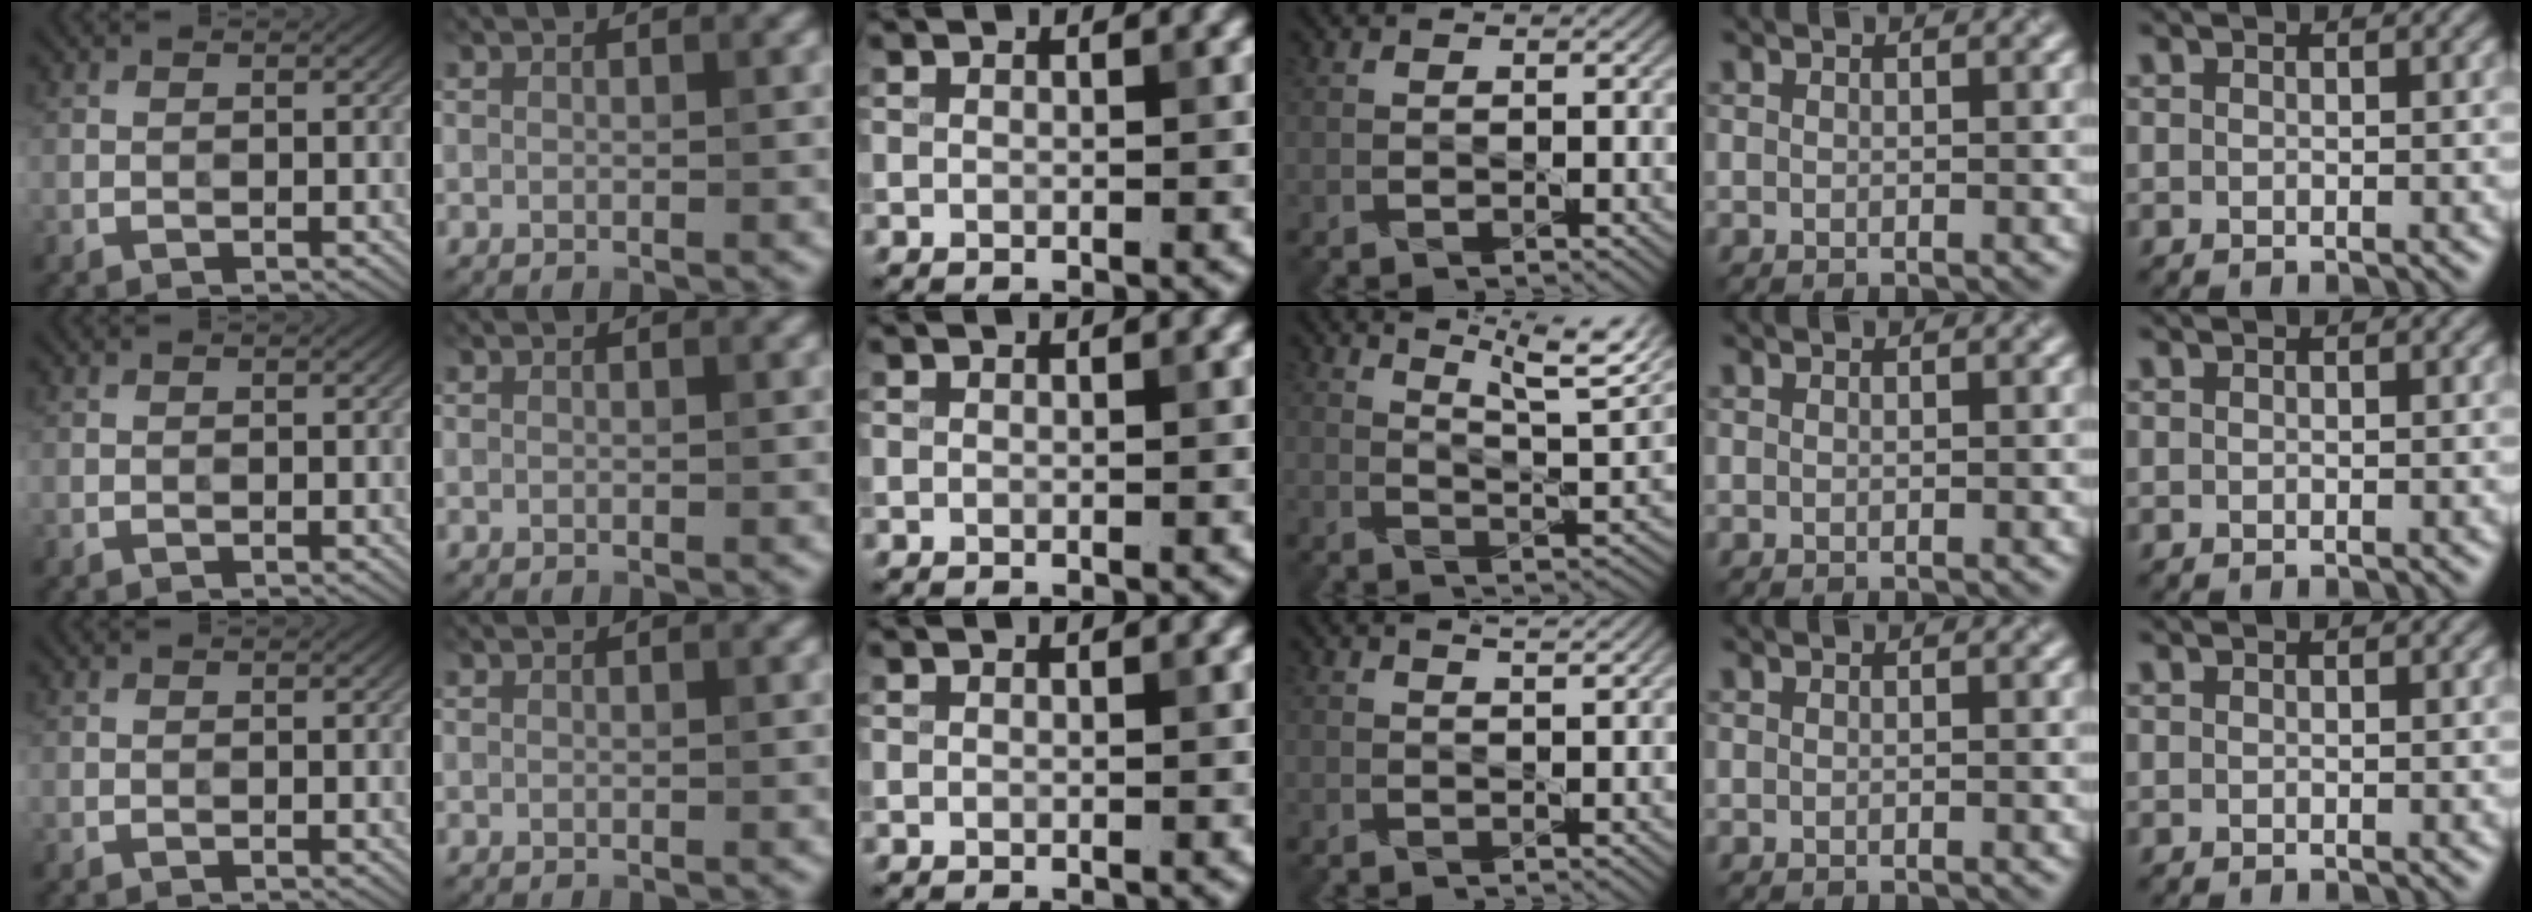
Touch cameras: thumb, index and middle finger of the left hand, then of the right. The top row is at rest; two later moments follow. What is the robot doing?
{"motion": "dispense", "object": "spray bottle"}